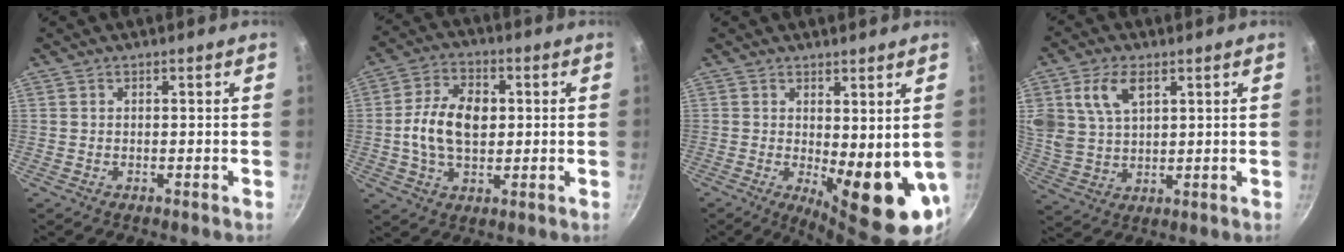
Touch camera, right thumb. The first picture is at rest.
{"total": 11.3, "force": [0.5, 7.4, 8.6], "torque": [-0.139, 0.013, 0.001]}
{"total": 12.2, "force": [-0.1, 4.2, 11.4], "torque": [-0.128, -0.021, 0.012]}
{"total": 9.8, "force": [4.2, 6.0, 6.5], "torque": [-0.115, -0.013, 0.086]}